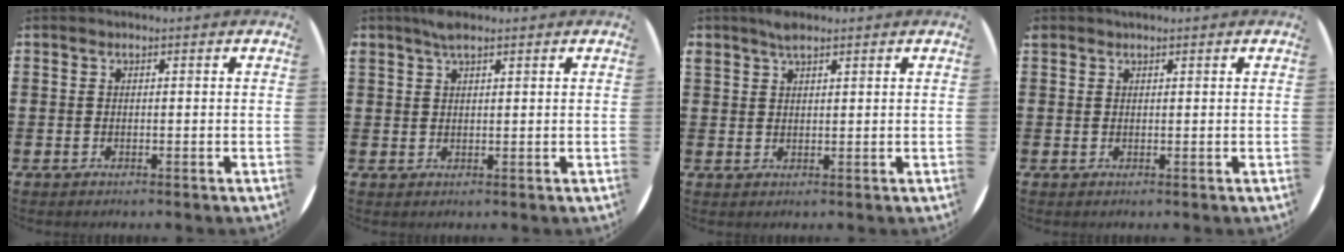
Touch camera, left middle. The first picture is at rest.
{"total": 2.3, "force": [1.8, 0.7, 1.2], "torque": [-0.019, 0.001, 0.032]}
{"total": 2.3, "force": [1.9, 0.8, 0.9], "torque": [-0.013, 0.000, 0.035]}
{"total": 0.6, "force": [0.6, 0.2, -0.1], "torque": [0.001, 0.003, 0.011]}